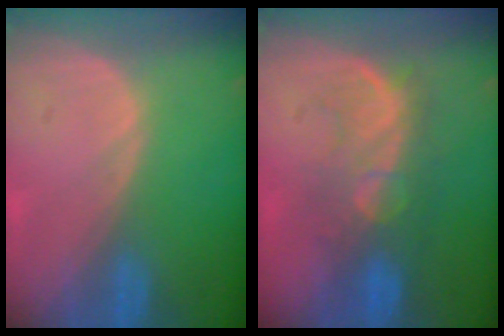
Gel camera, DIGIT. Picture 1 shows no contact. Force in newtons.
{"total": 8.0, "press": 7.8, "slide": 1.4}